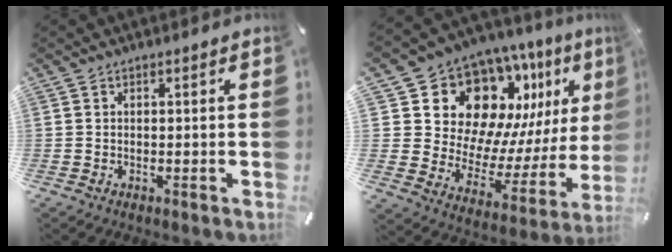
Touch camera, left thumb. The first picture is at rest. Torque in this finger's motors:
{"motor_torque": [0.88, 1.29, 1.78, -0.99, 0.35]}